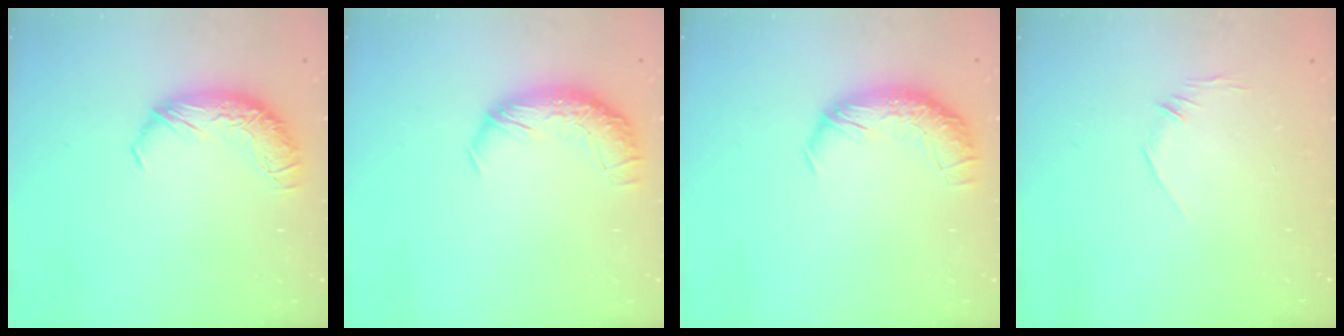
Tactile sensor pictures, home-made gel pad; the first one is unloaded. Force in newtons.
{"total": 2.4, "press": 1.1, "slide": 2.2}
{"total": 2.4, "press": 1.1, "slide": 2.2}
{"total": 6.7, "press": 6.7, "slide": 1.0}